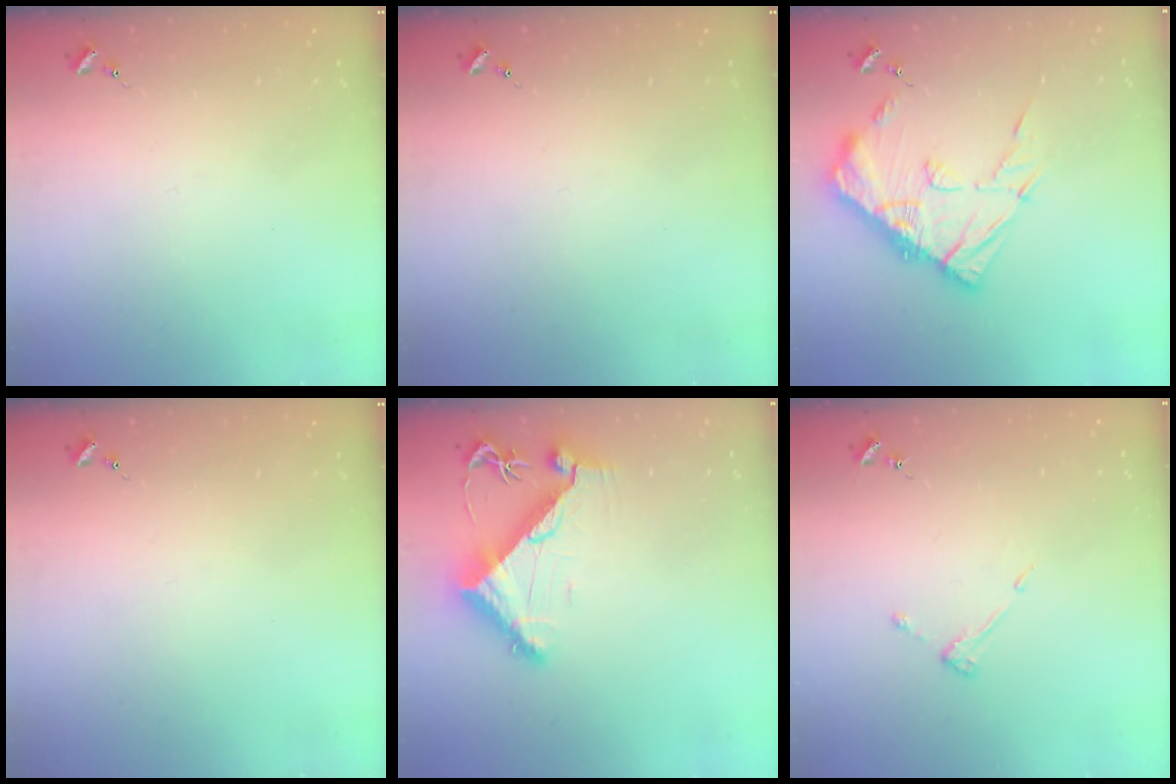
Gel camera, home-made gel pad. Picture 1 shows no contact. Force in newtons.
{"total": 0.0}
{"total": 18.5, "press": 18.5, "slide": 1.8}
{"total": 0.0}
{"total": 9.3, "press": 9.2, "slide": 1.5}
{"total": 4.7, "press": 4.7, "slide": 0.6}